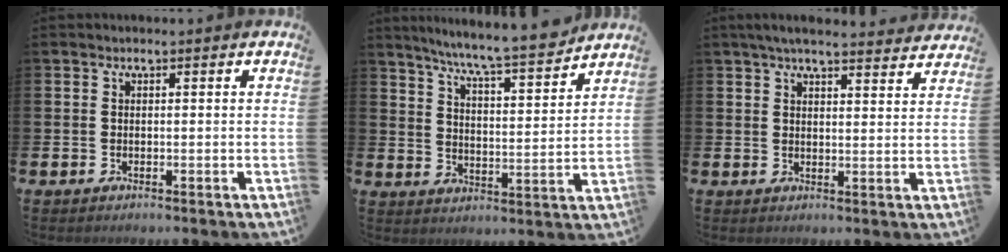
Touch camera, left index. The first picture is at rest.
{"total": 8.2, "force": [7.7, -0.1, 2.8], "torque": [-0.072, -0.059, 0.131]}
{"total": 4.8, "force": [4.5, 0.5, 1.7], "torque": [-0.031, -0.019, 0.079]}